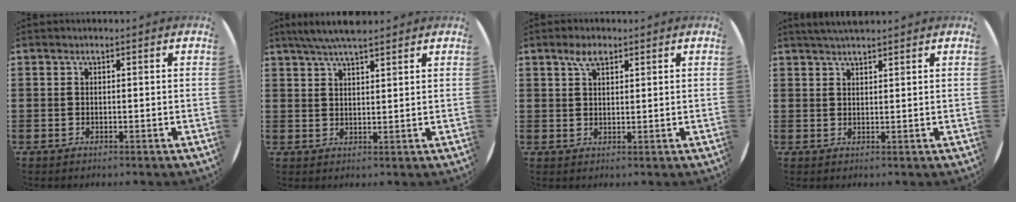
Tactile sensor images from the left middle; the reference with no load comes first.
{"total": 4.8, "force": [4.2, 0.6, 2.3], "torque": [-0.055, -0.003, 0.076]}
{"total": 2.9, "force": [2.1, 1.2, 1.7], "torque": [-0.028, 0.005, 0.034]}
{"total": 2.2, "force": [2.1, 0.2, 0.7], "torque": [-0.015, 0.004, 0.038]}